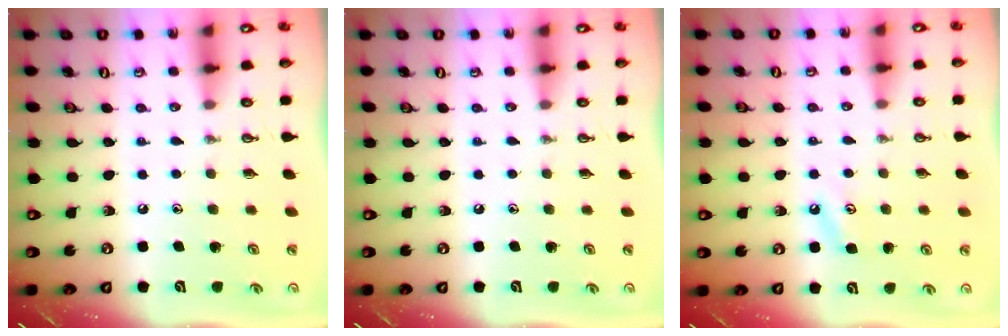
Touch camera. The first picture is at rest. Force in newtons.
{"total": 0.0}
{"total": 3.8, "press": 3.8, "slide": 0.4}